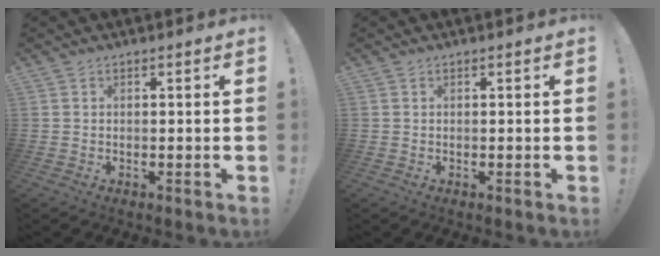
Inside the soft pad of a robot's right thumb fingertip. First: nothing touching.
{"total": 0.0}